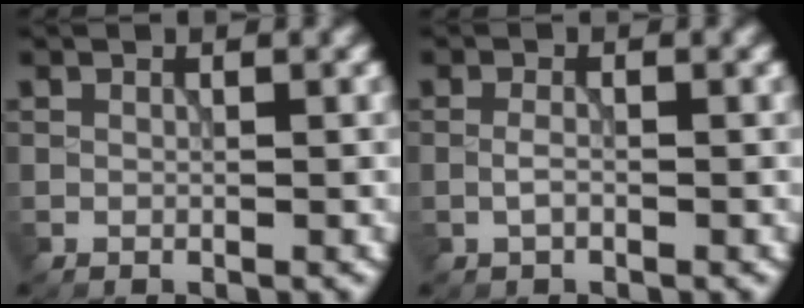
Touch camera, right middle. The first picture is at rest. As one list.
[{"total": 1.1, "force": [-0.4, 0.4, 0.9], "torque": [-0.022, 0.001, -0.010]}]